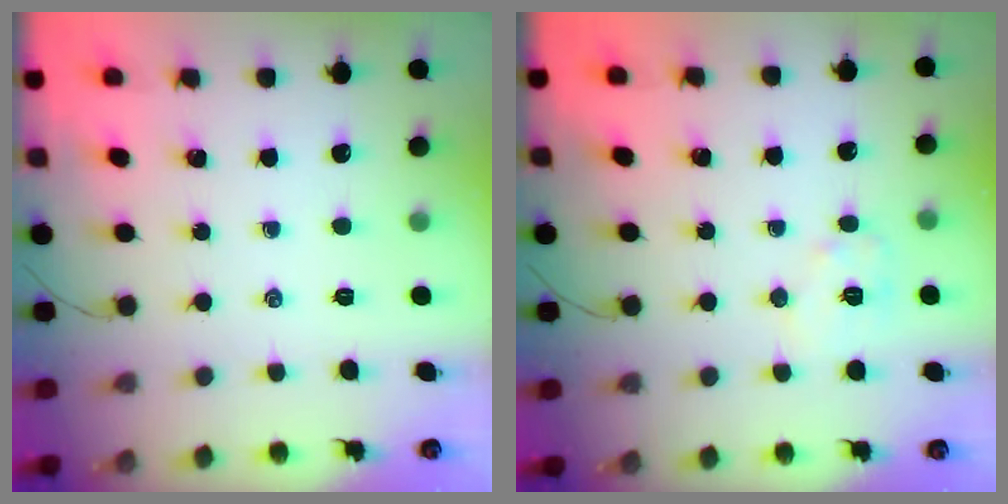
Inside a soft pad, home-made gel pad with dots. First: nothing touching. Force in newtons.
{"total": 6.3, "press": 6.3, "slide": 0.3}